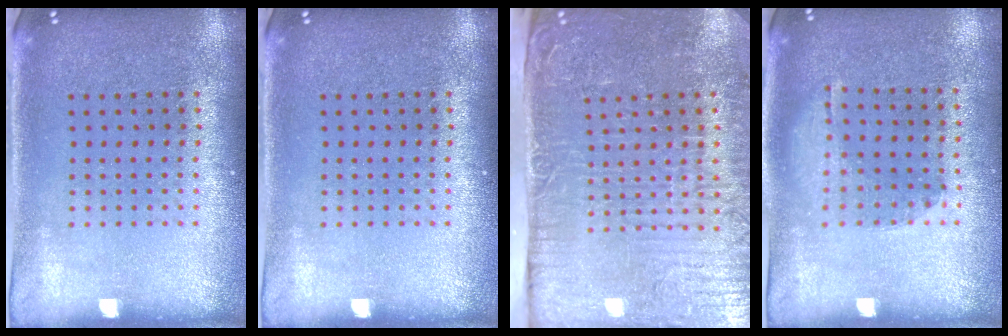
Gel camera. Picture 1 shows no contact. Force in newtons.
{"total": 0.0}
{"total": 5.5, "press": 4.5, "slide": 3.0}
{"total": 1.2, "press": 0.8, "slide": 0.9}